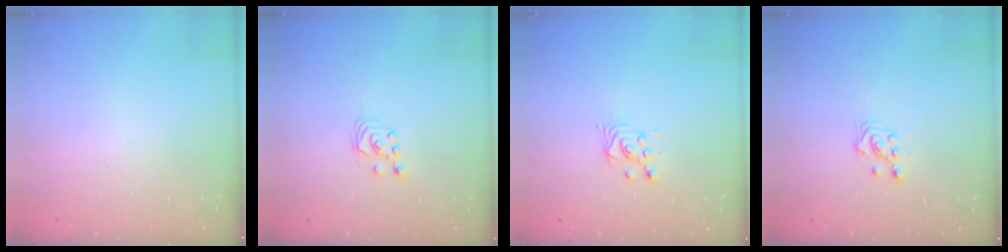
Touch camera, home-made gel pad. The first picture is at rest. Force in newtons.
{"total": 2.6, "press": 2.6, "slide": 0.3}
{"total": 2.9, "press": 2.9, "slide": 0.1}
{"total": 3.1, "press": 3.0, "slide": 0.9}